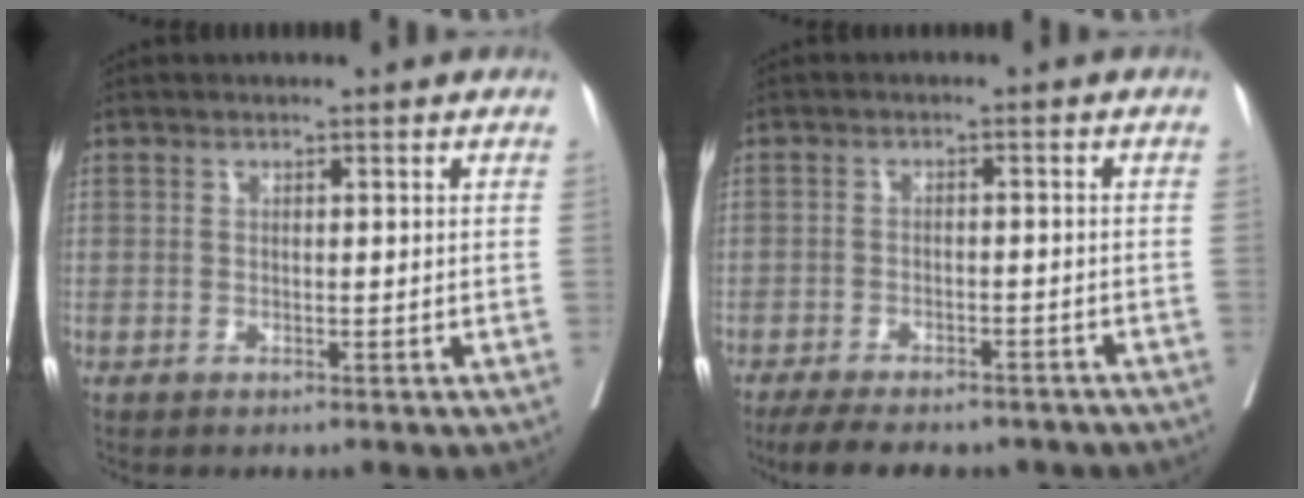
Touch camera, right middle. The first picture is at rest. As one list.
[{"total": 13.0, "force": [-11.0, 4.3, 5.6], "torque": [-0.096, -0.003, -0.141]}]